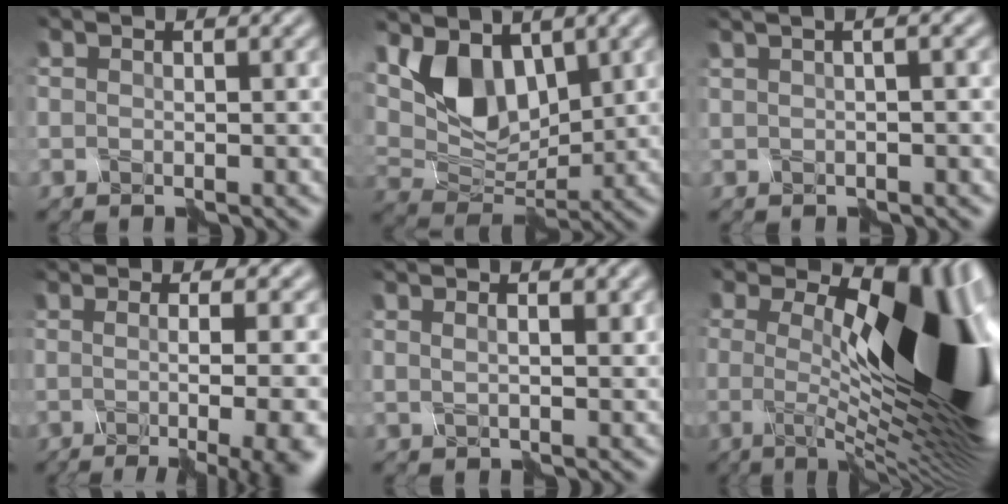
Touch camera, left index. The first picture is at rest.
{"total": 4.5, "force": [2.1, 2.6, 3.1], "torque": [-0.070, -0.015, 0.043]}
{"total": 1.2, "force": [0.1, -0.8, 0.8], "torque": [-0.012, 0.006, 0.010]}
{"total": 10.2, "force": [-1.7, 2.9, 9.7], "torque": [-0.066, 0.012, -0.016]}
{"total": 1.3, "force": [1.1, -0.5, 0.6], "torque": [-0.006, 0.000, 0.016]}
{"total": 18.1, "force": [1.6, 6.8, 16.7], "torque": [-0.234, 0.018, 0.015]}